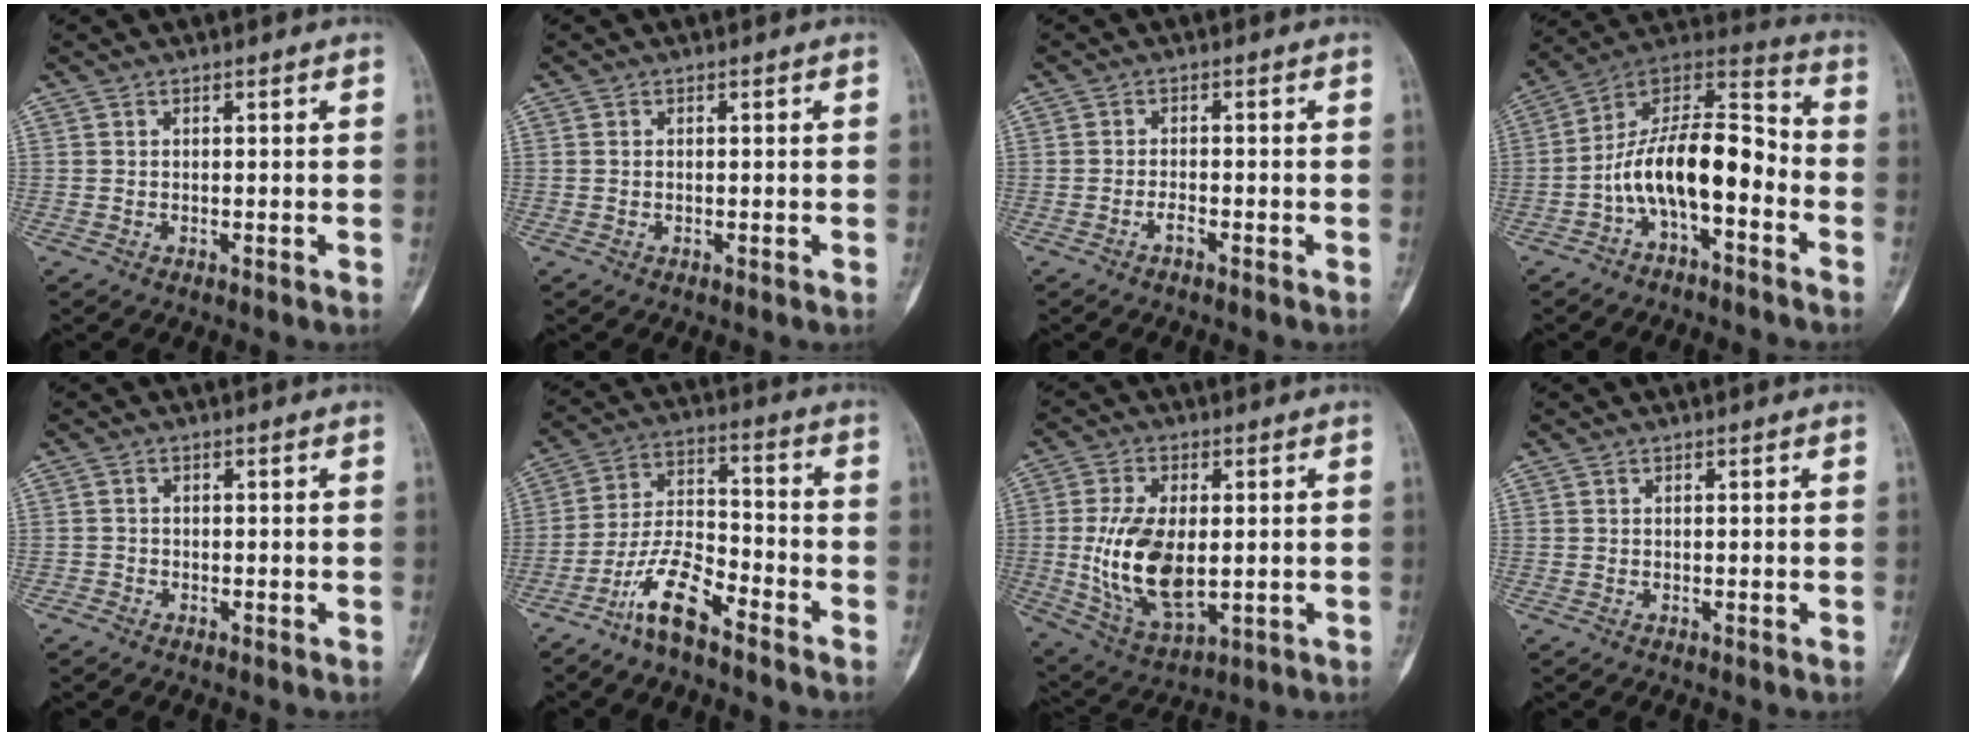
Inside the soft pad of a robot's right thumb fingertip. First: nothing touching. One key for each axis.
{"total": 0.0}
{"total": 1.6, "fx": -1.1, "fy": 0.5, "fz": 1.0, "tx": -0.022, "ty": 0.002, "tz": -0.022}
{"total": 15.4, "fx": -4.5, "fy": 6.6, "fz": 13.2, "tx": -0.215, "ty": 0.085, "tz": -0.085}
{"total": 1.1, "fx": -0.8, "fy": 0.7, "fz": -0.3, "tx": 0.008, "ty": 0.004, "tz": -0.025}
{"total": 10.2, "fx": -7.2, "fy": 3.0, "fz": 6.5, "tx": -0.132, "ty": 0.059, "tz": -0.143}
{"total": 14.9, "fx": -0.4, "fy": 8.0, "fz": 12.5, "tx": -0.234, "ty": -0.010, "tz": 0.006}
{"total": 0.0}